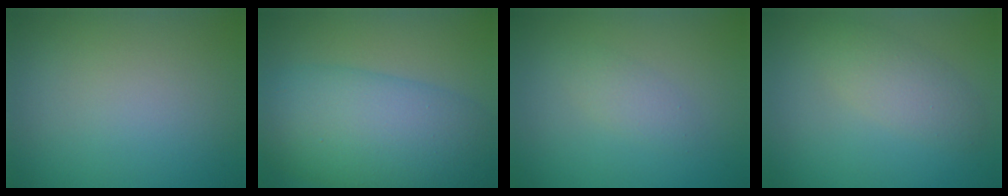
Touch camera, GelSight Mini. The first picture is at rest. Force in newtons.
{"total": 10.6, "press": 10.6, "slide": 0.2}
{"total": 1.5, "press": 1.5, "slide": 0.1}
{"total": 2.8, "press": 2.8, "slide": 0.1}